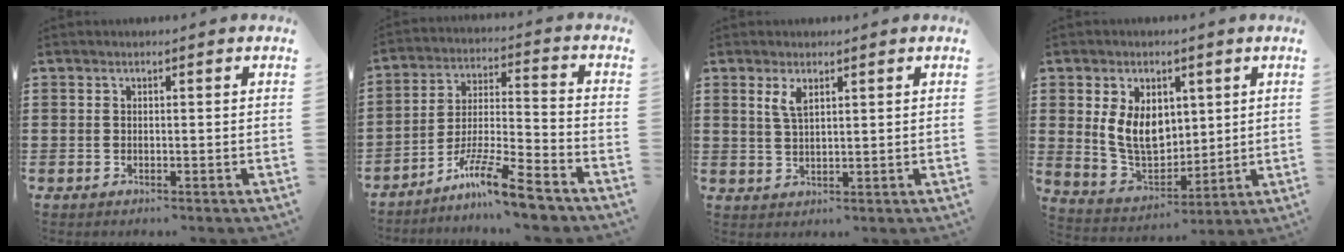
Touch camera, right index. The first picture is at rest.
{"total": 9.9, "force": [-8.2, 0.2, 5.6], "torque": [-0.103, 0.010, -0.160]}
{"total": 2.9, "force": [1.5, 0.9, 2.2], "torque": [-0.048, 0.004, 0.026]}
{"total": 8.5, "force": [1.9, 6.1, 5.6], "torque": [-0.136, 0.006, 0.034]}